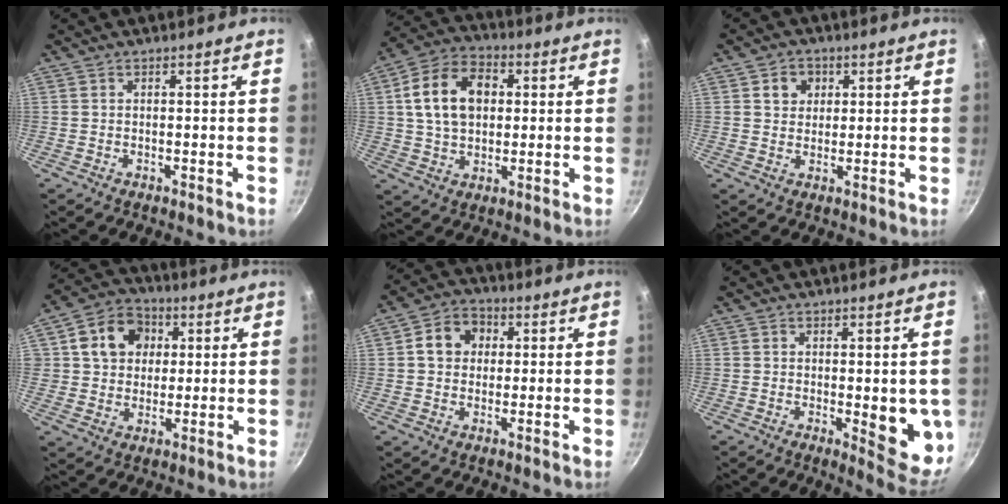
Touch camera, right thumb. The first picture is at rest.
{"total": 13.8, "force": [2.5, 9.7, 9.5], "torque": [-0.143, 0.016, 0.032]}
{"total": 4.4, "force": [1.4, 3.8, 1.6], "torque": [0.001, 0.001, 0.021]}
{"total": 11.2, "force": [2.9, 9.5, 5.1], "torque": [-0.054, 0.010, 0.041]}
{"total": 7.7, "force": [1.5, 6.5, 3.9], "torque": [-0.035, 0.012, 0.011]}
{"total": 9.7, "force": [-0.8, 3.5, 9.0], "torque": [-0.082, -0.018, -0.006]}